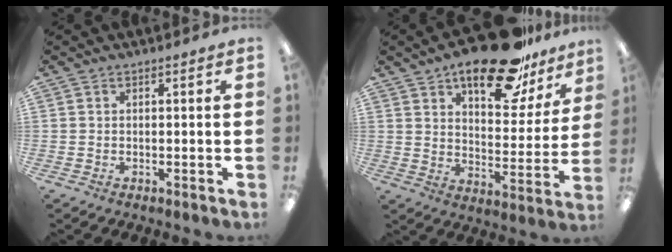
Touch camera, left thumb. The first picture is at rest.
{"total": 21.4, "force": [15.3, 8.6, 12.3], "torque": [-0.174, -0.085, 0.252]}